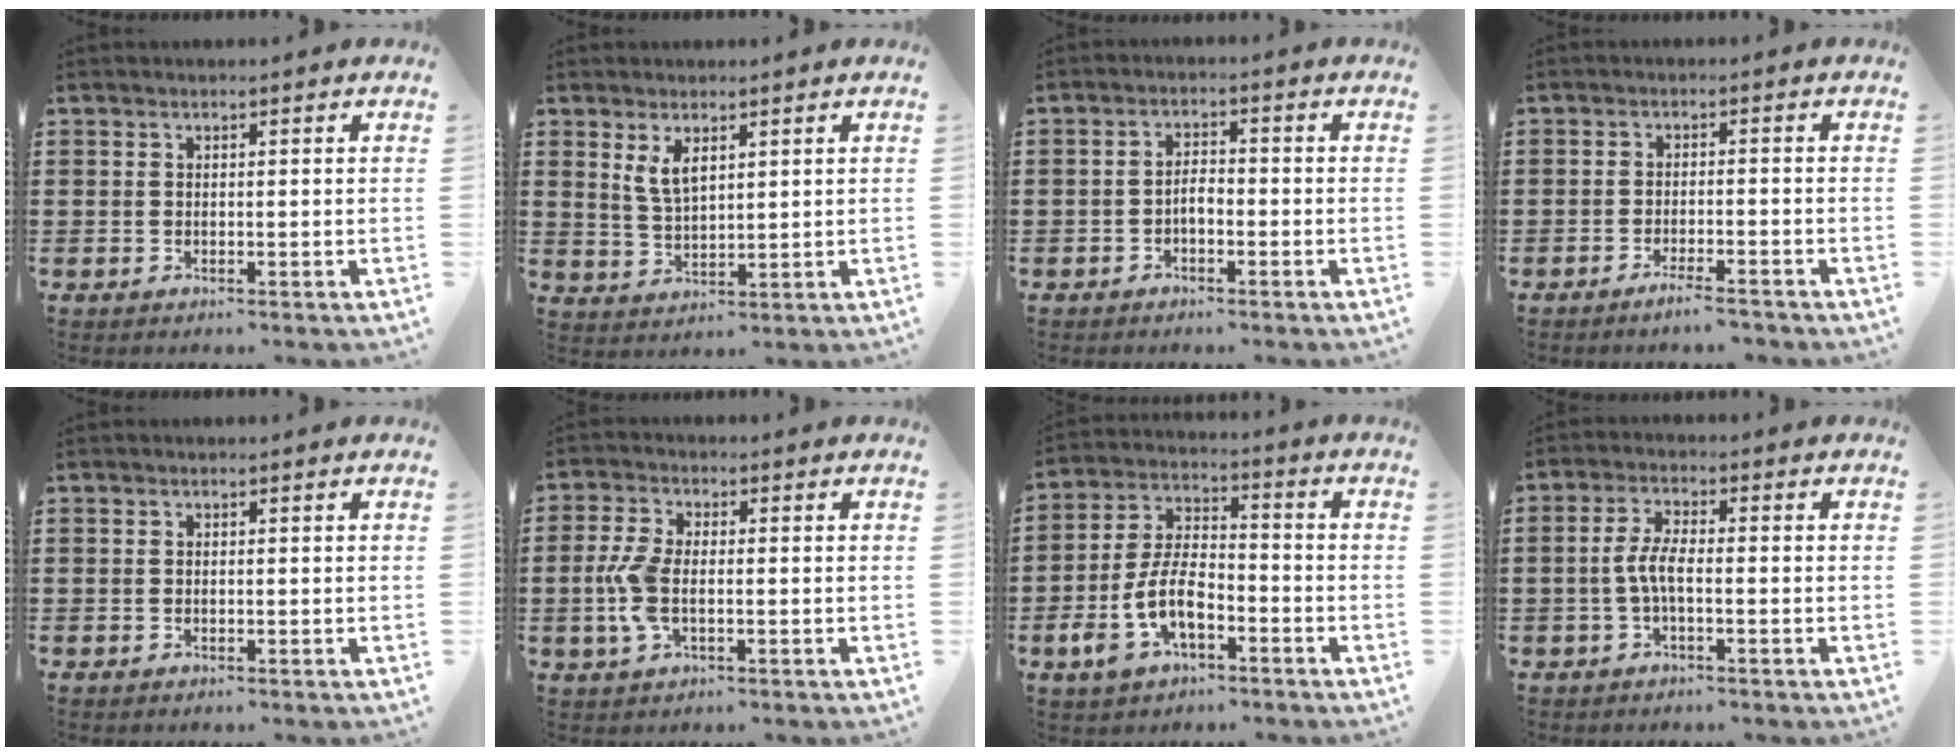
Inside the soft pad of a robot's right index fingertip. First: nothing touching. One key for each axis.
{"total": 3.8, "fx": 1.9, "fy": 1.7, "fz": 2.8, "tx": -0.060, "ty": 0.003, "tz": 0.035}
{"total": 2.0, "fx": -0.9, "fy": 0.8, "fz": 1.5, "tx": -0.031, "ty": 0.005, "tz": -0.019}
{"total": 2.6, "fx": -2.2, "fy": 0.1, "fz": 1.4, "tx": -0.023, "ty": 0.003, "tz": -0.041}
{"total": 0.0}
{"total": 6.1, "fx": -0.8, "fy": 3.0, "fz": 5.3, "tx": -0.130, "ty": -0.006, "tz": -0.021}
{"total": 8.9, "fx": -3.7, "fy": 4.4, "fz": 6.8, "tx": -0.160, "ty": -0.001, "tz": -0.071}
{"total": 4.3, "fx": -0.9, "fy": 1.2, "fz": 4.0, "tx": -0.100, "ty": -0.007, "tz": -0.027}